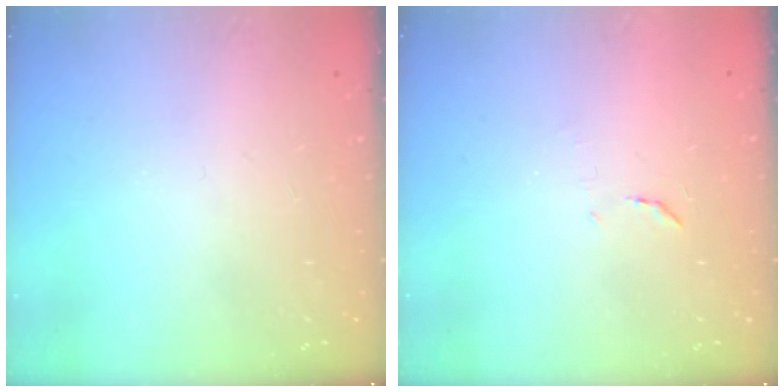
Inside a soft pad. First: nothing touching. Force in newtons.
{"total": 6.3, "press": 6.2, "slide": 0.6}